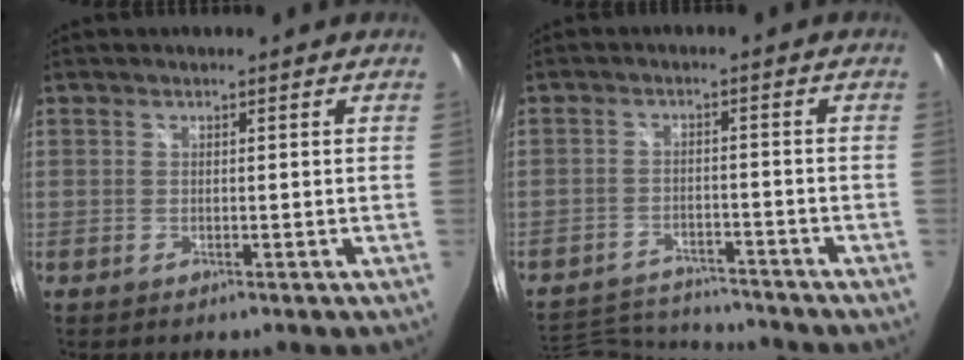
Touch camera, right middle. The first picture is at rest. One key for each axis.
{"total": 12.2, "fx": -11.6, "fy": 2.2, "fz": 3.3, "tx": -0.089, "ty": 0.006, "tz": -0.180}